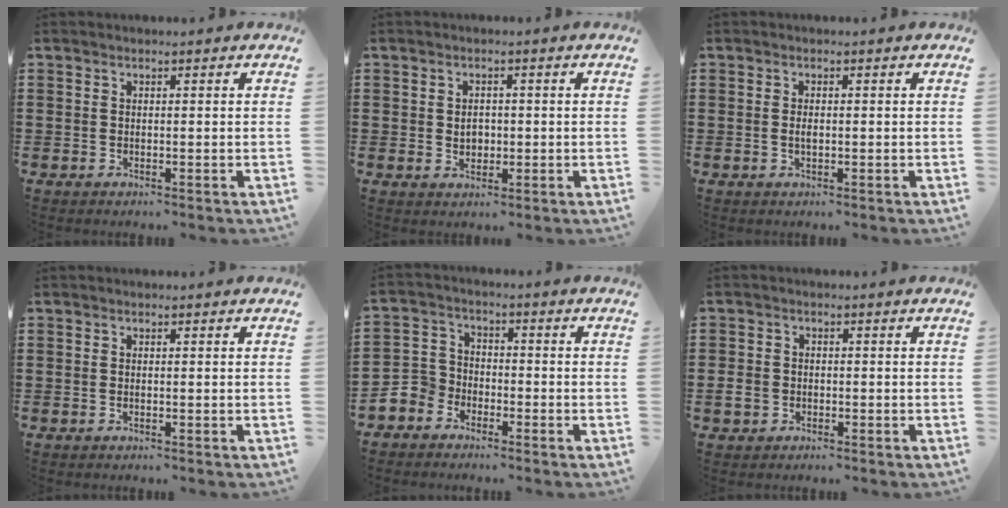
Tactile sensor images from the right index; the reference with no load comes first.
{"total": 2.2, "force": [0.0, 1.7, 1.4], "torque": [-0.022, 0.004, -0.004]}
{"total": 1.2, "force": [-0.1, 0.6, 1.1], "torque": [-0.021, 0.002, -0.001]}
{"total": 0.0}
{"total": 4.3, "force": [-3.1, 3.0, 0.4], "torque": [-0.041, -0.002, -0.072]}
{"total": 2.6, "force": [-1.0, 2.0, 1.3], "torque": [-0.035, -0.003, -0.021]}